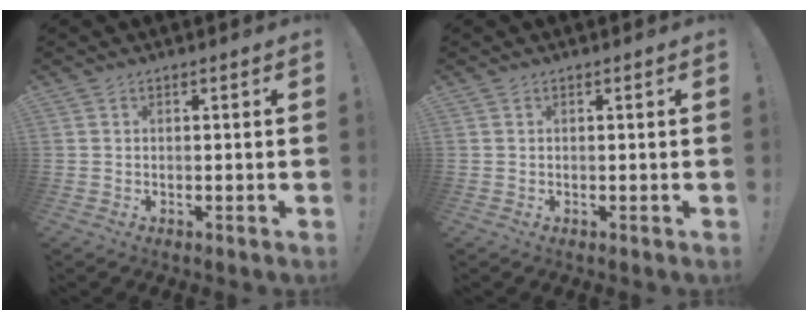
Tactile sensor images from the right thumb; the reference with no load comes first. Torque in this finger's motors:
{"motor_torque": [0.00, 0.02, -0.04, 0.03, 0.00]}